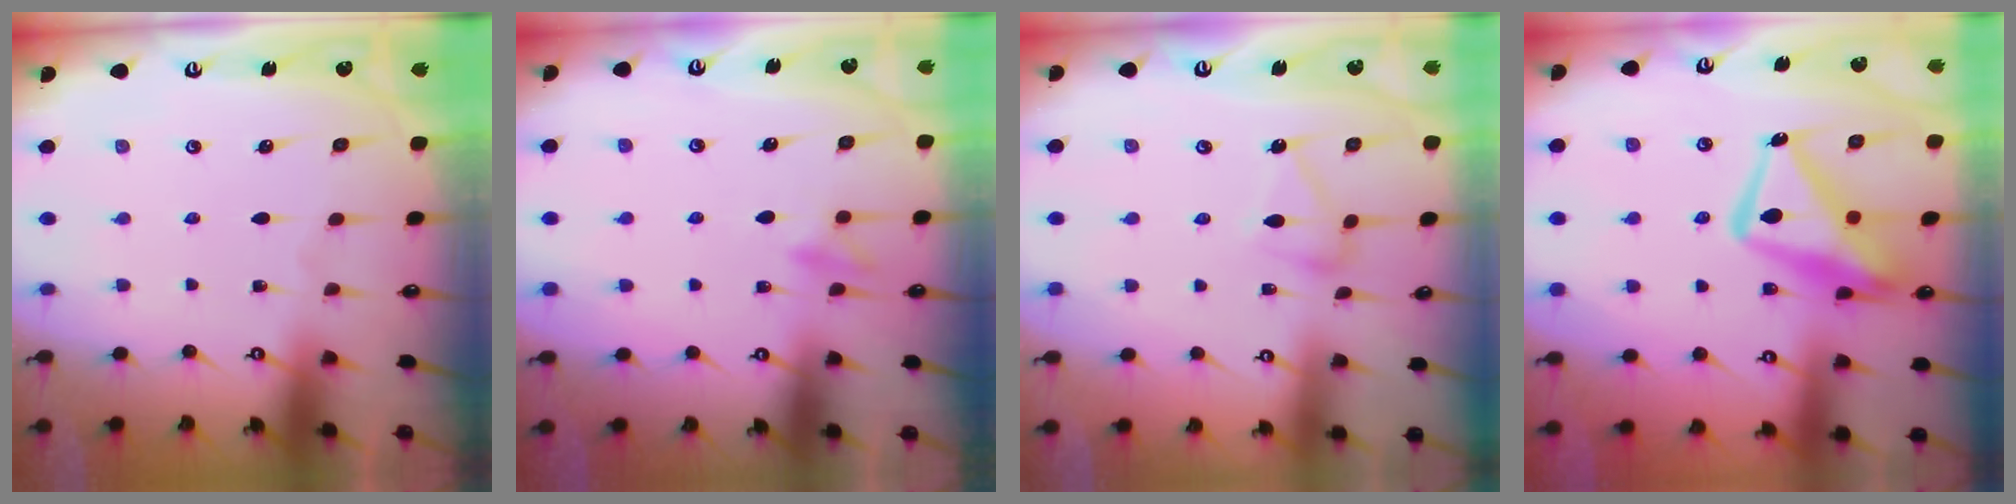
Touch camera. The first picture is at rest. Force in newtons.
{"total": 10.1, "press": 10.0, "slide": 1.4}
{"total": 8.1, "press": 8.1, "slide": 0.5}
{"total": 17.0, "press": 16.9, "slide": 1.5}